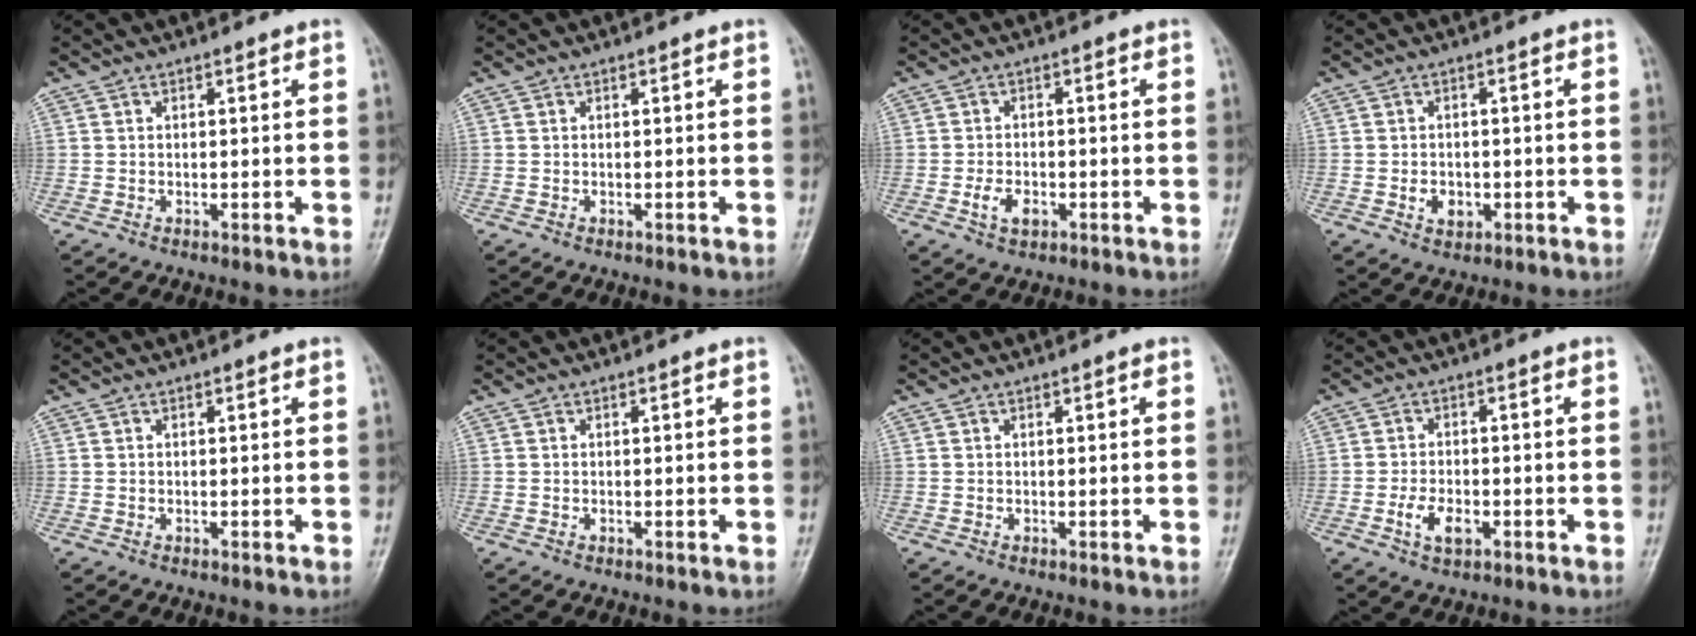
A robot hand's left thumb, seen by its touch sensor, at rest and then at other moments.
{"total": 0.0}
{"total": 4.0, "force": [-1.6, 2.5, 2.8], "torque": [-0.047, 0.008, -0.027]}
{"total": 3.7, "force": [-1.1, 2.8, 2.1], "torque": [-0.022, 0.006, -0.014]}
{"total": 0.0}
{"total": 0.0}
{"total": 0.7, "force": [0.2, 0.2, 0.6], "torque": [-0.009, 0.001, 0.001]}
{"total": 5.0, "force": [-2.0, 2.8, 3.6], "torque": [-0.065, 0.009, -0.035]}